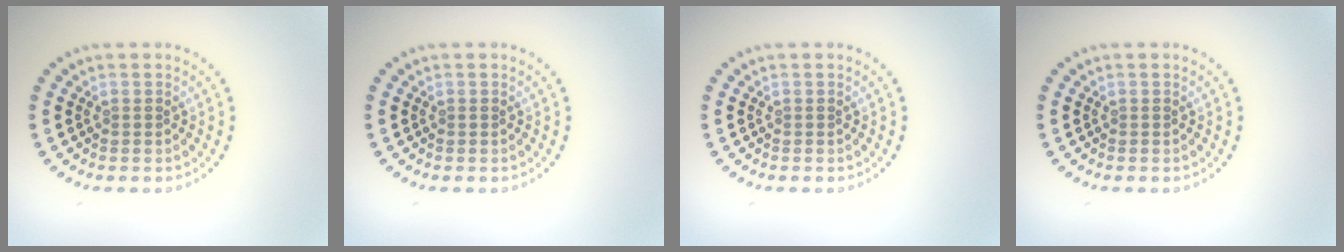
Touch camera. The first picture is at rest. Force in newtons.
{"total": 0.0}
{"total": 0.0}
{"total": 0.0}